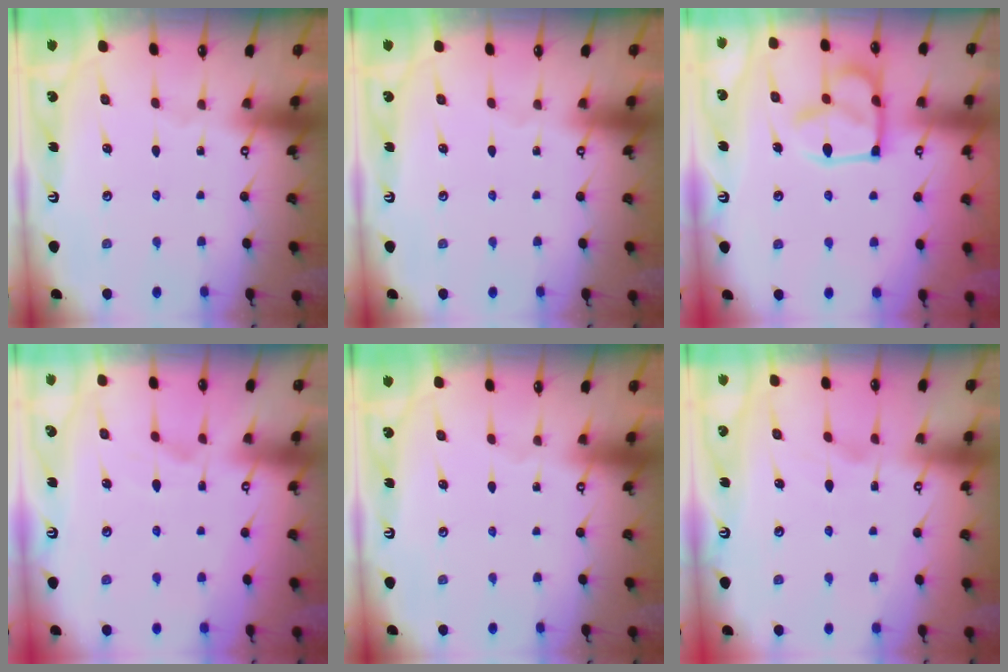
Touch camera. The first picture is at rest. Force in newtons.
{"total": 0.0}
{"total": 8.4, "press": 8.4, "slide": 0.7}
{"total": 2.5, "press": 2.2, "slide": 1.2}
{"total": 0.0}
{"total": 0.9, "press": 0.2, "slide": 0.9}